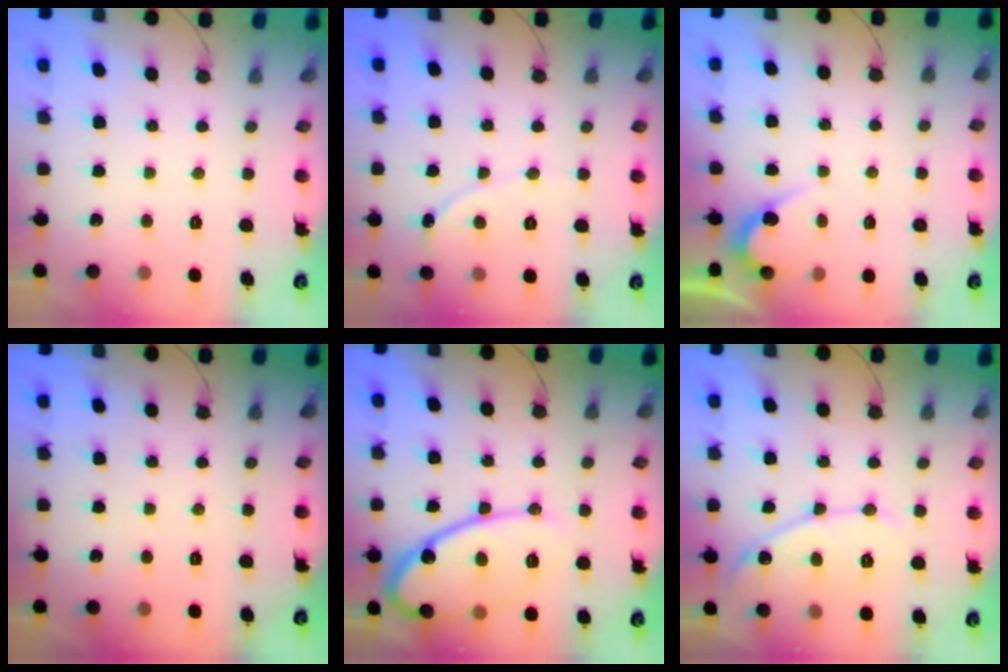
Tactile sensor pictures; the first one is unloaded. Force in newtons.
{"total": 2.1, "press": 2.1, "slide": 0.2}
{"total": 3.8, "press": 3.8, "slide": 0.2}
{"total": 0.0}
{"total": 16.0, "press": 16.0, "slide": 1.3}
{"total": 10.4, "press": 10.3, "slide": 0.8}